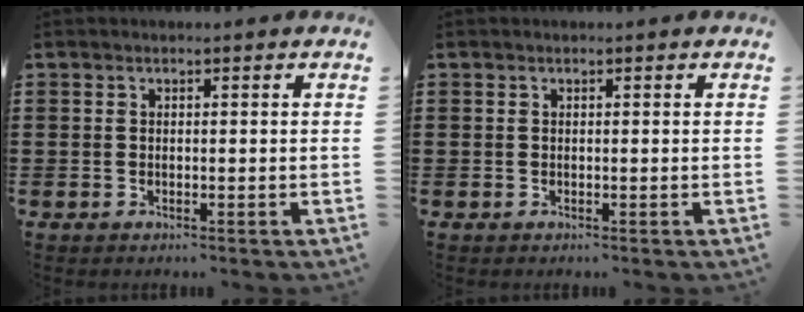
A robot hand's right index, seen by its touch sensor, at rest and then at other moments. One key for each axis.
{"total": 0.0}